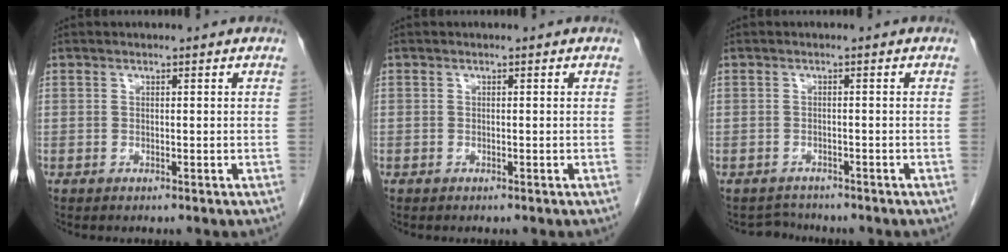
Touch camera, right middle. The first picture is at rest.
{"total": 0.0}
{"total": 2.0, "force": [-1.9, 0.4, -0.7], "torque": [0.007, -0.009, -0.029]}